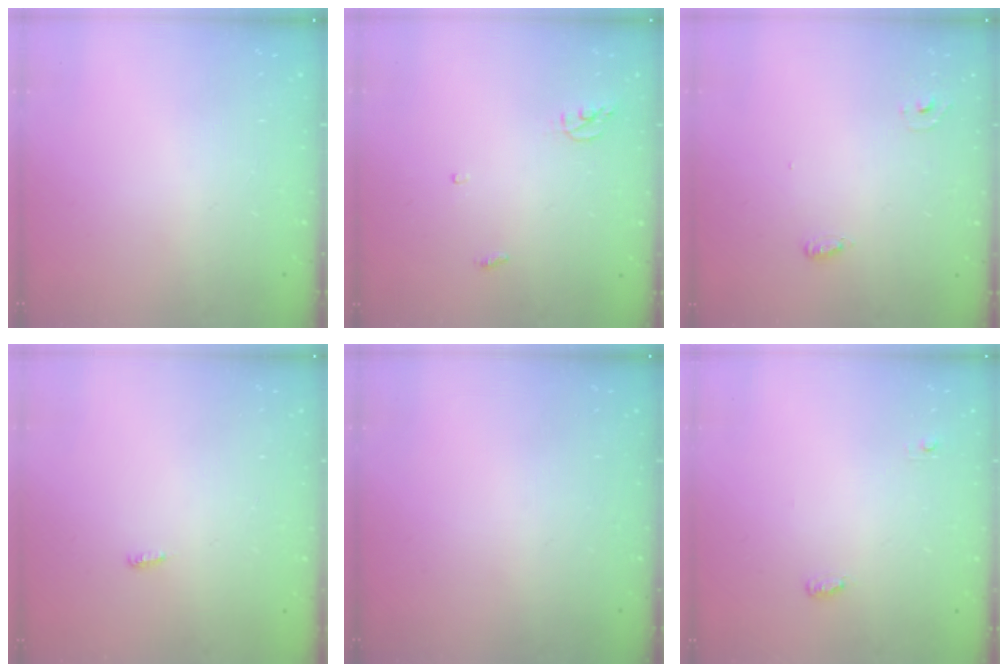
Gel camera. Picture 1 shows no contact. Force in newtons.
{"total": 3.8, "press": 3.8, "slide": 0.3}
{"total": 3.5, "press": 3.2, "slide": 1.4}
{"total": 3.6, "press": 3.4, "slide": 1.0}
{"total": 0.0}
{"total": 3.9, "press": 3.8, "slide": 1.0}